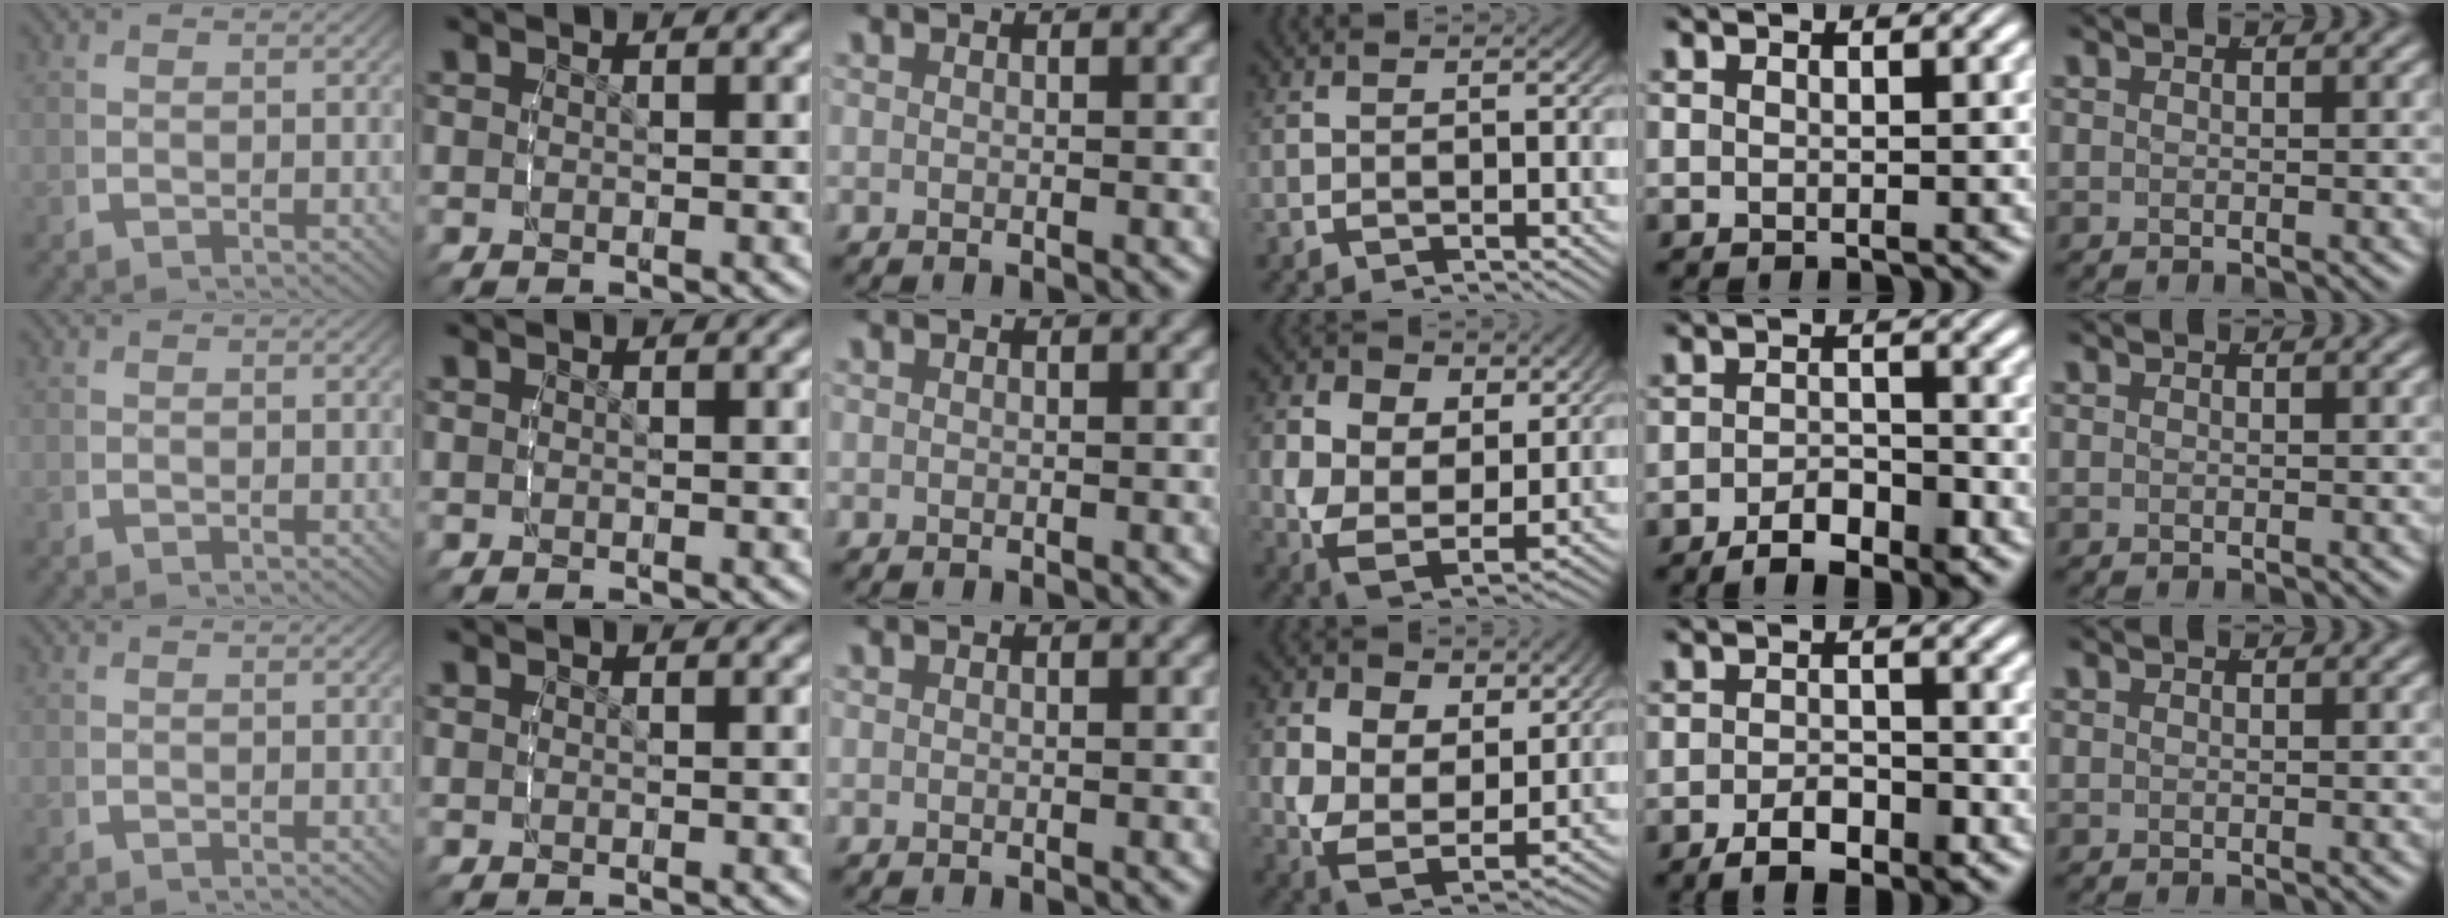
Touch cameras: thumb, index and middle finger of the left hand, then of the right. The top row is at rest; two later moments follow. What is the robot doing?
{"motion": "lift_and_place", "object": "air blower"}